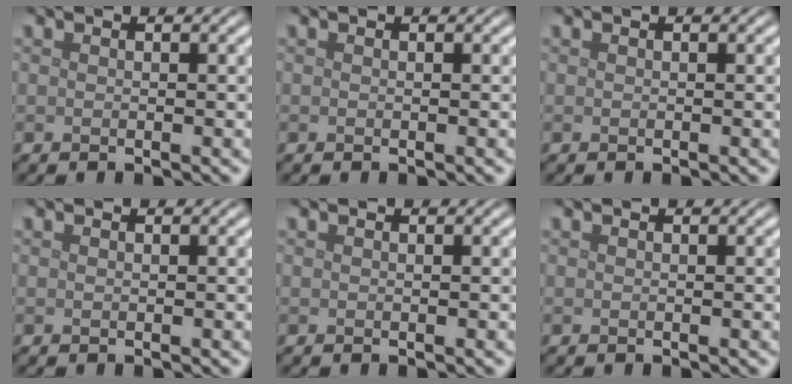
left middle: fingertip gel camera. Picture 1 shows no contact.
{"total": 0.0}
{"total": 0.0}
{"total": 0.0}
{"total": 0.0}
{"total": 0.0}